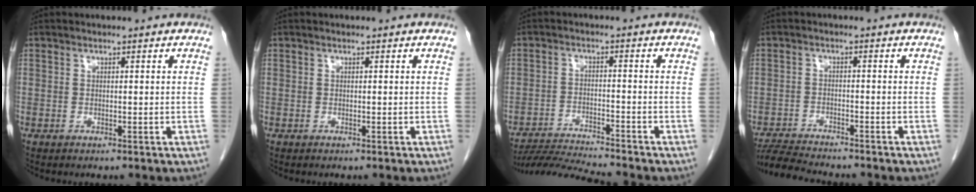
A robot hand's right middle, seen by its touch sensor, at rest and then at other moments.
{"total": 0.0}
{"total": 8.5, "force": [-8.1, -1.5, 2.0], "torque": [-0.030, -0.014, -0.146]}
{"total": 7.0, "force": [-6.7, 0.0, 2.1], "torque": [-0.037, -0.016, -0.115]}